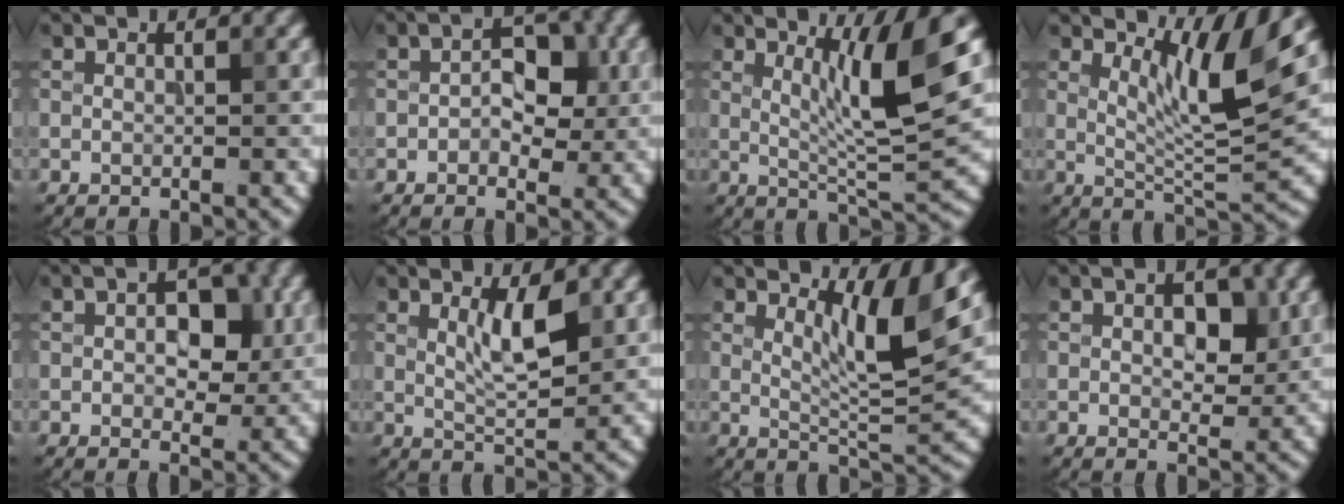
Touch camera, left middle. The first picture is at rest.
{"total": 4.1, "force": [0.0, 2.6, 3.2], "torque": [-0.037, 0.003, -0.008]}
{"total": 7.4, "force": [2.4, 1.1, 6.9], "torque": [-0.112, -0.009, 0.044]}
{"total": 6.0, "force": [3.4, 1.1, 4.9], "torque": [-0.082, -0.009, 0.062]}
{"total": 4.8, "force": [0.7, 2.8, 3.8], "torque": [-0.047, 0.001, 0.005]}
{"total": 3.5, "force": [1.3, 0.9, 3.1], "torque": [-0.054, -0.005, 0.025]}
{"total": 5.7, "force": [2.8, 1.0, 4.8], "torque": [-0.077, -0.009, 0.050]}
{"total": 3.5, "force": [0.7, 1.9, 2.9], "torque": [-0.039, -0.003, 0.011]}